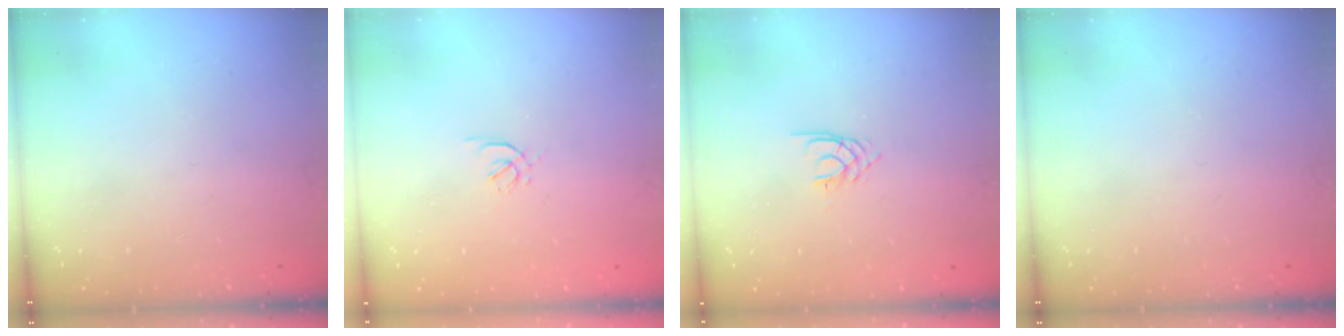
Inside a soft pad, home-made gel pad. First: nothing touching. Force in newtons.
{"total": 1.6, "press": 1.6, "slide": 0.4}
{"total": 1.9, "press": 1.9, "slide": 0.2}
{"total": 0.0}